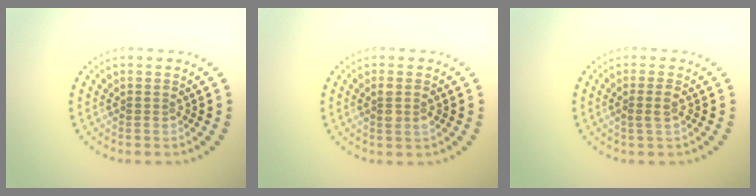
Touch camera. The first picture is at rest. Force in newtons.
{"total": 1.5, "press": 1.4, "slide": 0.5}
{"total": 1.2, "press": 1.1, "slide": 0.6}